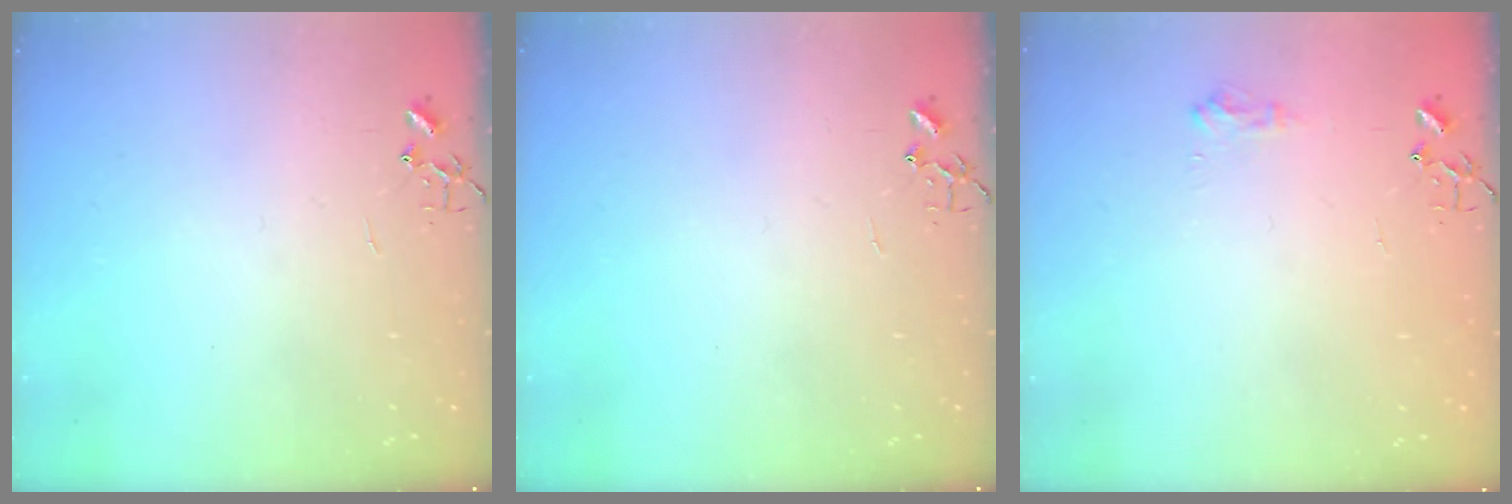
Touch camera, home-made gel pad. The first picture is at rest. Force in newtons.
{"total": 0.0}
{"total": 8.2, "press": 8.1, "slide": 0.7}